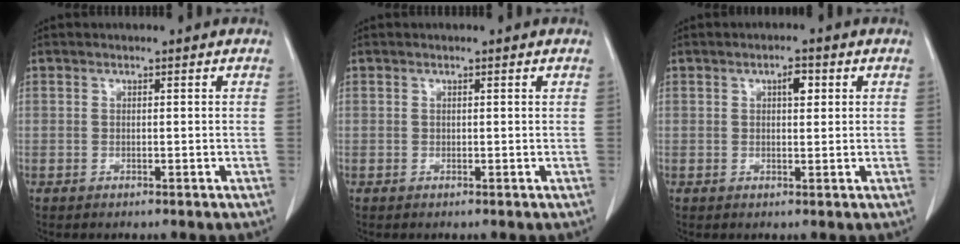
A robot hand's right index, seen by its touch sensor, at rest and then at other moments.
{"total": 0.0}
{"total": 2.4, "force": [0.9, 1.0, 2.0], "torque": [-0.032, 0.002, 0.013]}